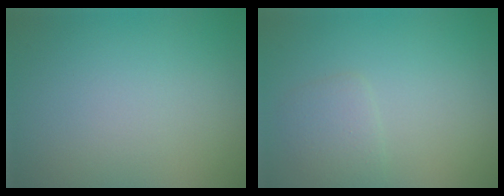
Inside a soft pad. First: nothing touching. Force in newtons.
{"total": 1.7, "press": 1.7, "slide": 0.0}